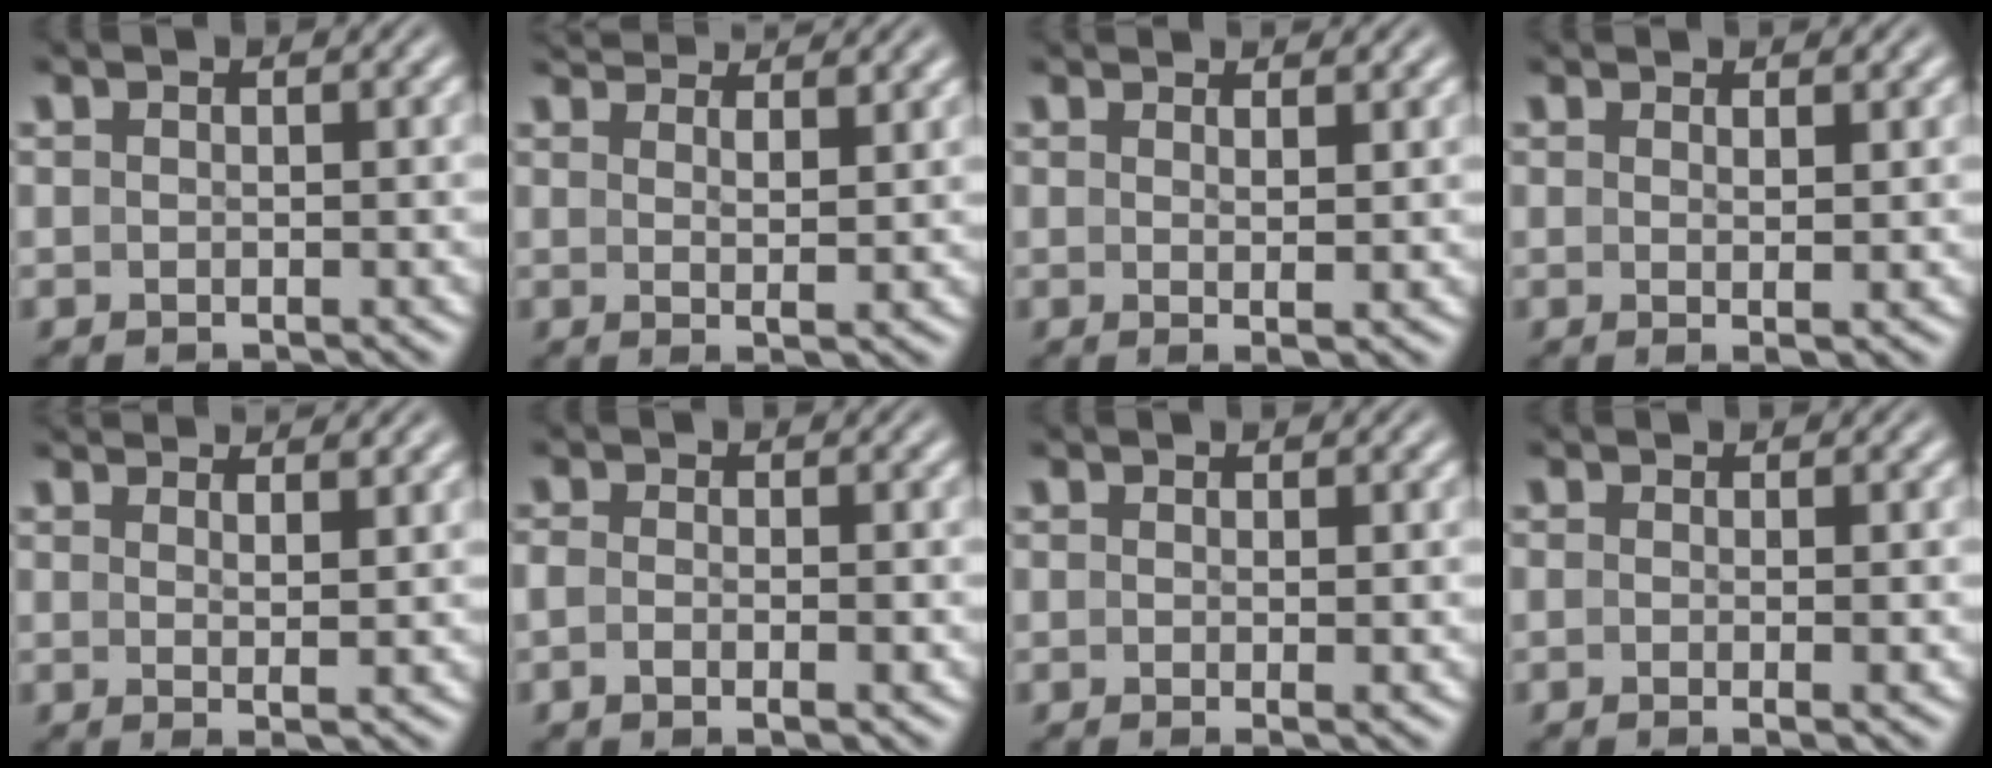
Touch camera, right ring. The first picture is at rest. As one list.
[{"total": 3.9, "force": [3.3, -0.5, 1.9], "torque": [-0.023, -0.003, 0.057]}, {"total": 1.9, "force": [0.9, -0.9, 1.4], "torque": [-0.022, -0.011, 0.021]}, {"total": 1.6, "force": [0.5, -0.9, 1.3], "torque": [-0.023, -0.011, 0.014]}, {"total": 2.7, "force": [2.0, -0.7, 1.7], "torque": [-0.024, -0.010, 0.037]}, {"total": 2.3, "force": [-0.7, 0.9, 2.0], "torque": [-0.046, -0.001, -0.014]}, {"total": 0.8, "force": [0.0, -0.2, 0.8], "torque": [-0.012, -0.002, 0.001]}, {"total": 1.3, "force": [-0.4, -0.1, 1.2], "torque": [-0.023, -0.002, -0.007]}]